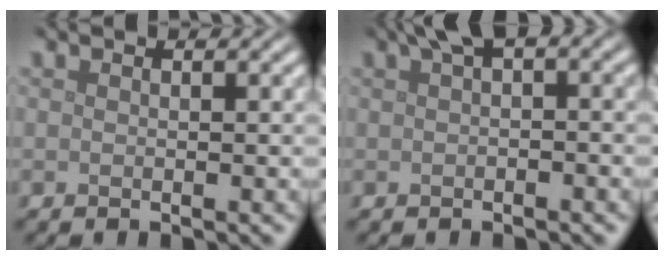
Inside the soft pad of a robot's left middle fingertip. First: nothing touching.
{"total": 2.7, "force": [0.9, 0.8, 2.5], "torque": [-0.034, 0.009, 0.012]}